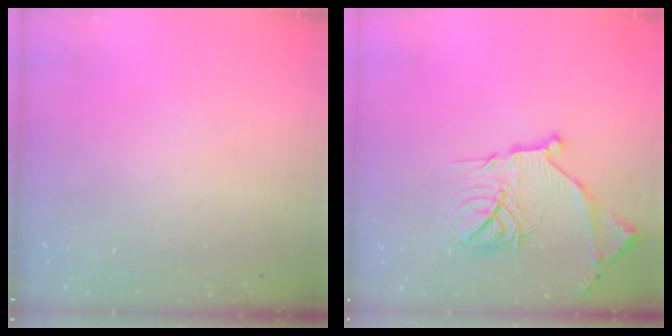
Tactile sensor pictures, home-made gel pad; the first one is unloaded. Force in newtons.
{"total": 18.5, "press": 18.4, "slide": 1.9}